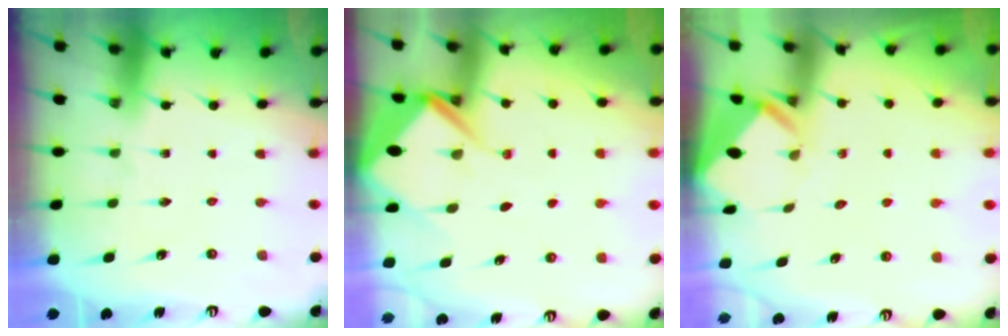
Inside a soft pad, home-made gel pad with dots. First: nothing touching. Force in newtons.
{"total": 9.1, "press": 9.1, "slide": 1.0}
{"total": 3.4, "press": 3.4, "slide": 0.1}